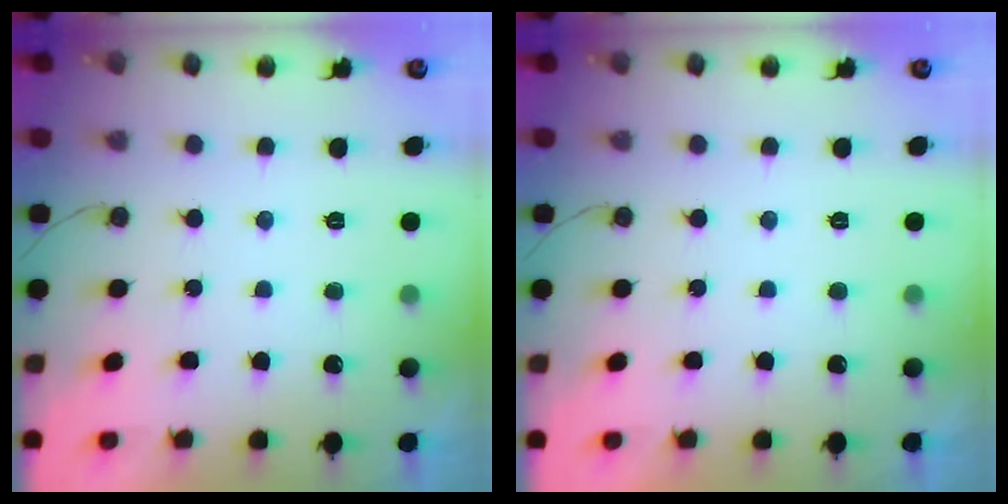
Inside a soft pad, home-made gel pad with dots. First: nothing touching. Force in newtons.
{"total": 0.0}